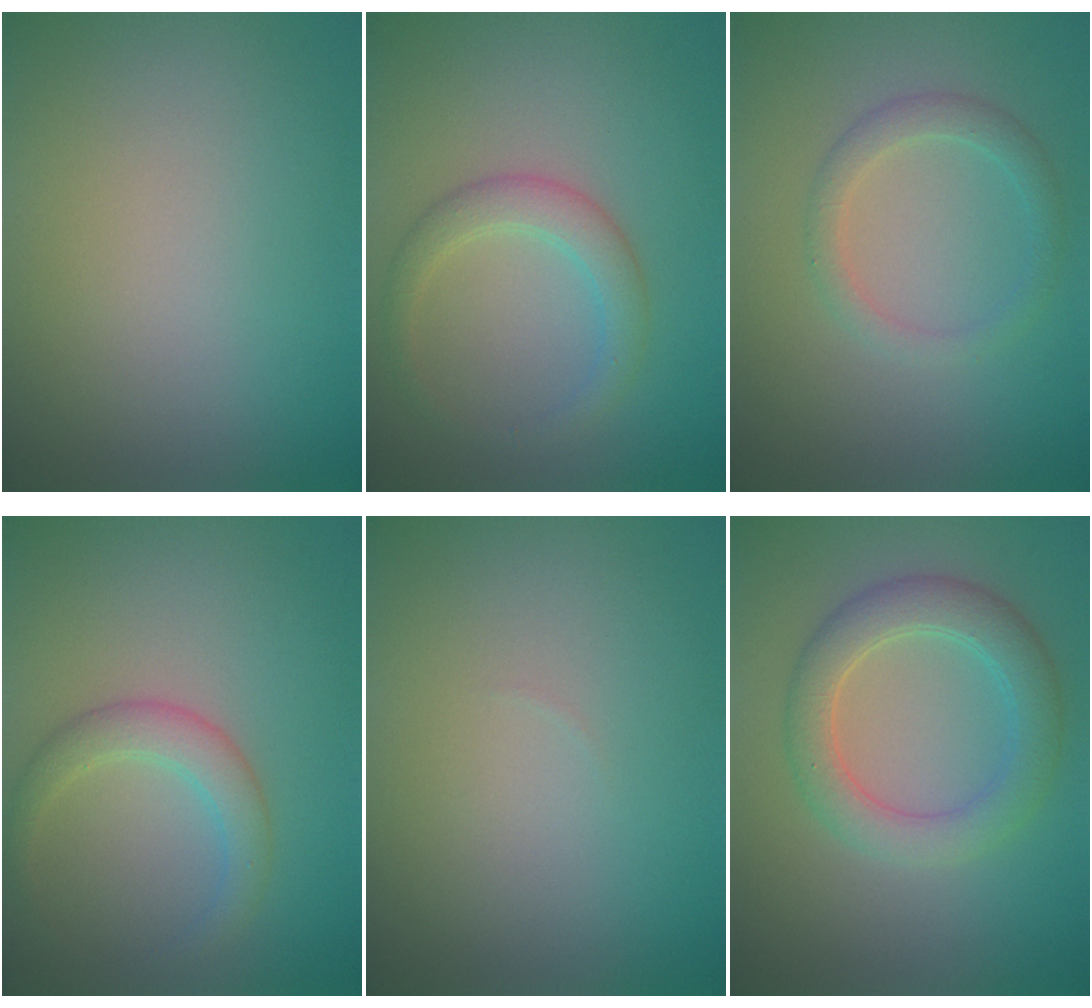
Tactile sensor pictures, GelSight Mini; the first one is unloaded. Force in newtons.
{"total": 2.8, "press": 2.8, "slide": 0.2}
{"total": 2.1, "press": 2.1, "slide": 0.1}
{"total": 2.8, "press": 2.8, "slide": 0.2}
{"total": 0.0}
{"total": 4.6, "press": 4.6, "slide": 0.2}